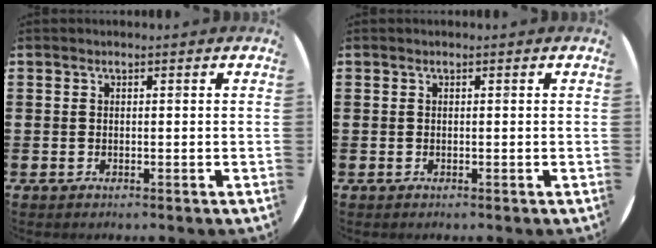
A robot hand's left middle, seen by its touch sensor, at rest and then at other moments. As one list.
[{"total": 0.0}]